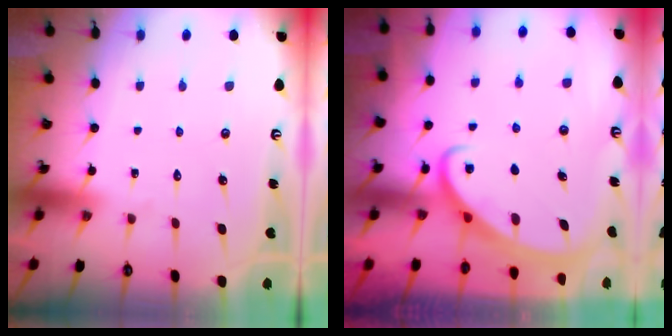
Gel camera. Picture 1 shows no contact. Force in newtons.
{"total": 2.6, "press": 2.6, "slide": 0.4}